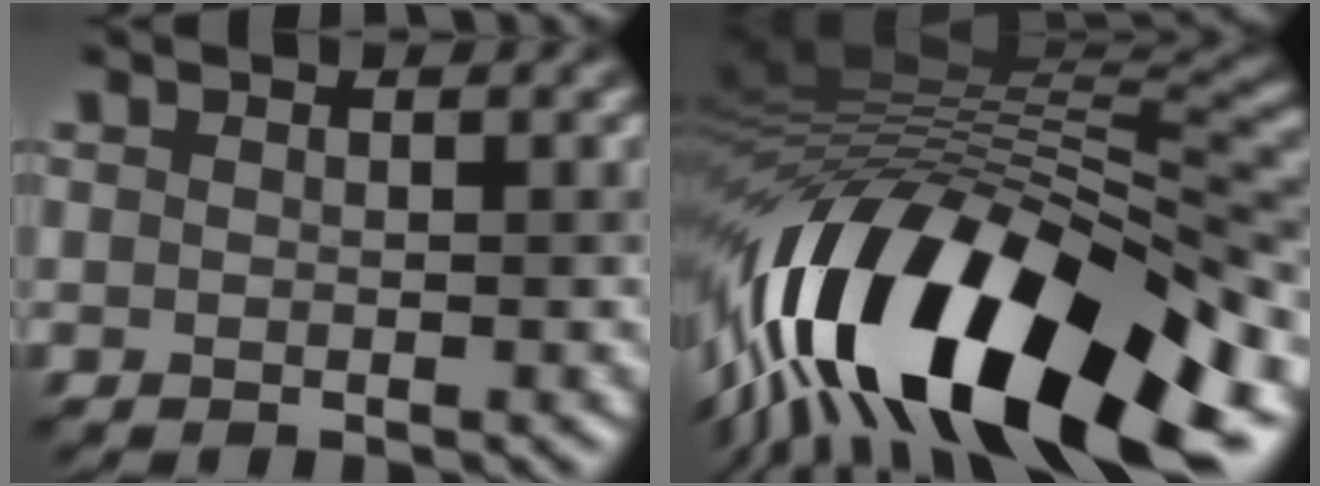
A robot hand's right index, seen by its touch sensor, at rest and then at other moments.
{"total": 17.4, "force": [-8.1, 6.5, 13.9], "torque": [-0.241, 0.011, -0.143]}